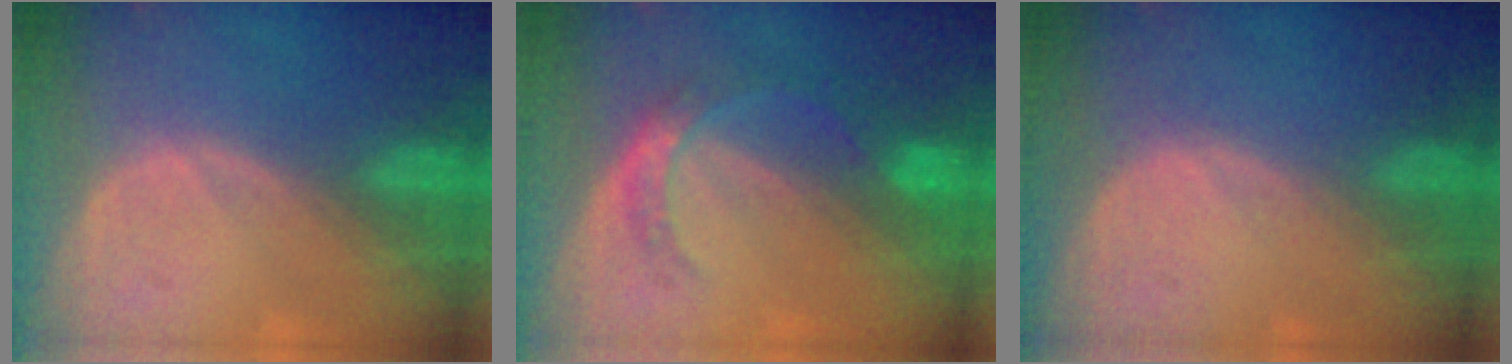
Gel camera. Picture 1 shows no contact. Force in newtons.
{"total": 5.3, "press": 4.8, "slide": 2.2}
{"total": 0.0}